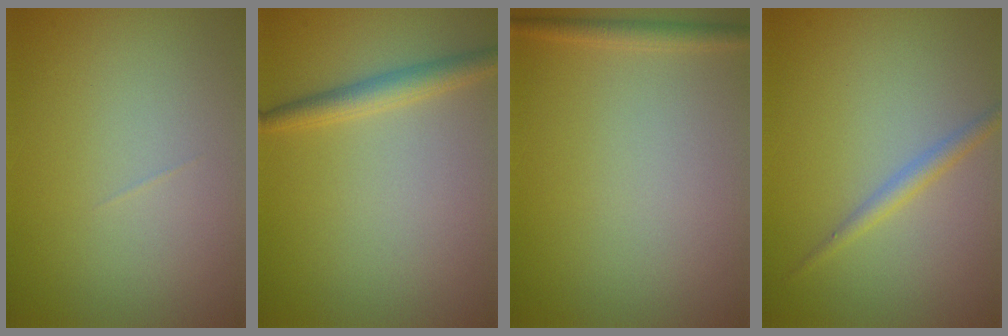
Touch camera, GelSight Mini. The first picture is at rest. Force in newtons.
{"total": 2.3, "press": 2.3, "slide": 0.1}
{"total": 1.4, "press": 1.4, "slide": 0.1}
{"total": 1.5, "press": 1.5, "slide": 0.1}